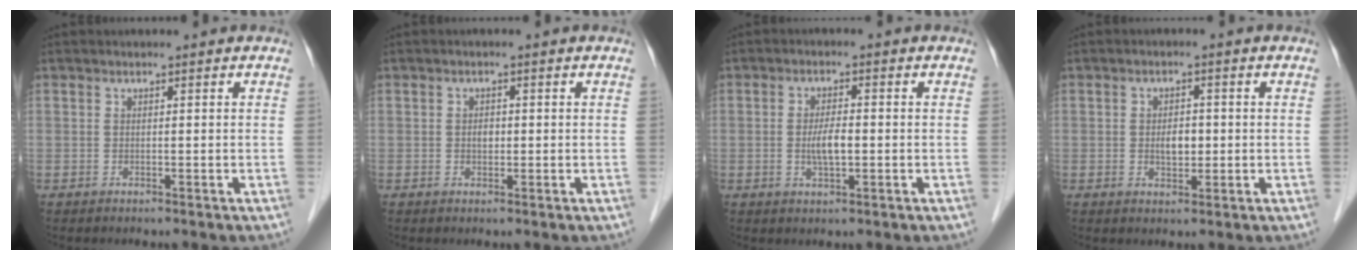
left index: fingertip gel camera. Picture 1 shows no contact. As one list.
[{"total": 1.3, "force": [-0.1, 0.9, 1.0], "torque": [-0.016, 0.003, -0.001]}, {"total": 3.8, "force": [-0.5, 1.0, 3.6], "torque": [-0.071, -0.001, -0.009]}, {"total": 3.1, "force": [-0.2, 1.7, 2.5], "torque": [-0.041, 0.003, -0.001]}]